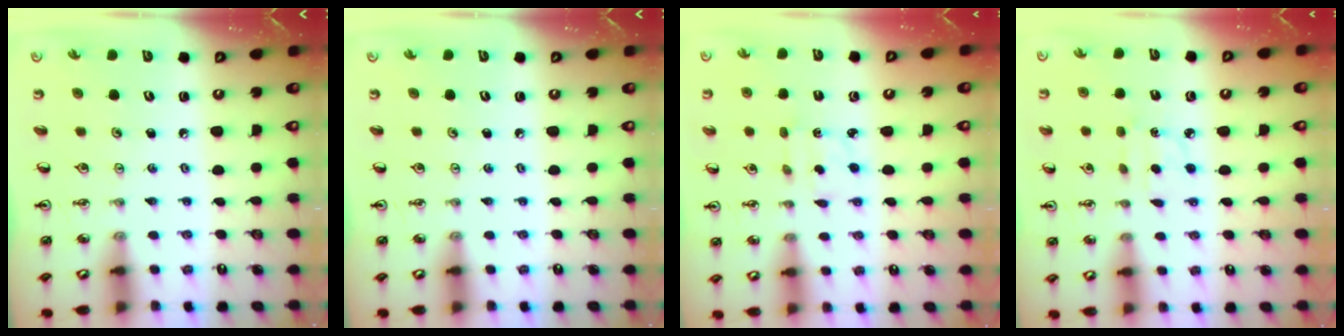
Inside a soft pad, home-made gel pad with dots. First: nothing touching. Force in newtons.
{"total": 0.0}
{"total": 2.4, "press": 2.4, "slide": 0.6}
{"total": 4.2, "press": 4.1, "slide": 0.5}